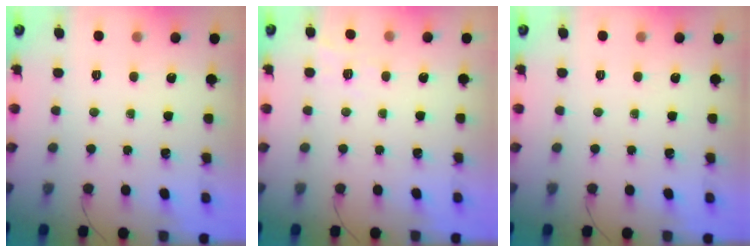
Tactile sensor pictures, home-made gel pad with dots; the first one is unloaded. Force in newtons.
{"total": 7.9, "press": 7.7, "slide": 1.7}
{"total": 0.0}